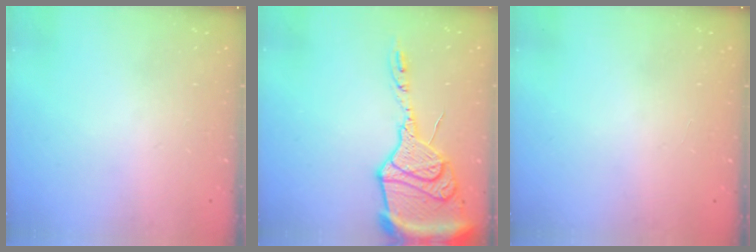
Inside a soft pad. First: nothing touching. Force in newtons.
{"total": 20.8, "press": 20.6, "slide": 2.6}
{"total": 0.0}